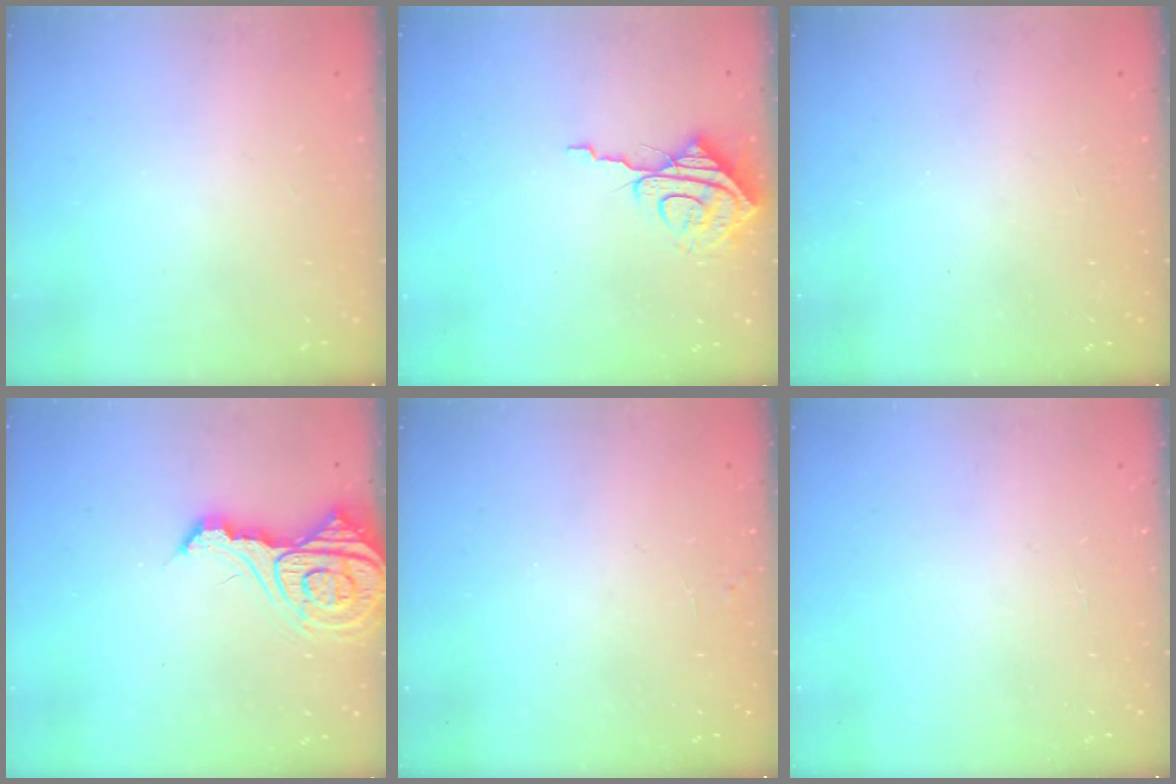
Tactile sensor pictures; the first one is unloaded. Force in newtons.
{"total": 8.8, "press": 8.8, "slide": 0.7}
{"total": 0.0}
{"total": 14.4, "press": 14.3, "slide": 1.4}
{"total": 1.7, "press": 1.7, "slide": 0.1}
{"total": 2.2, "press": 2.2, "slide": 0.2}